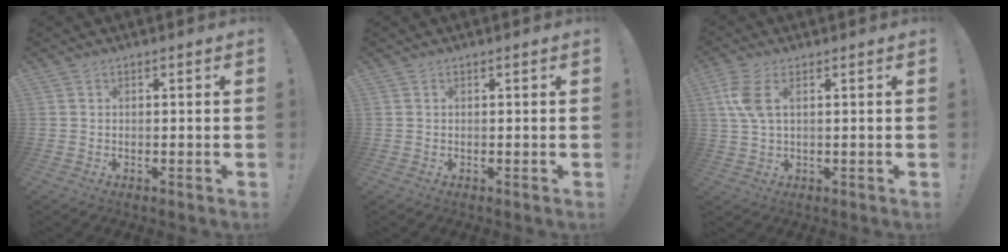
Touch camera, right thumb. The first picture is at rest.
{"total": 0.0}
{"total": 6.7, "force": [2.0, 2.9, 5.7], "torque": [-0.116, -0.003, 0.037]}